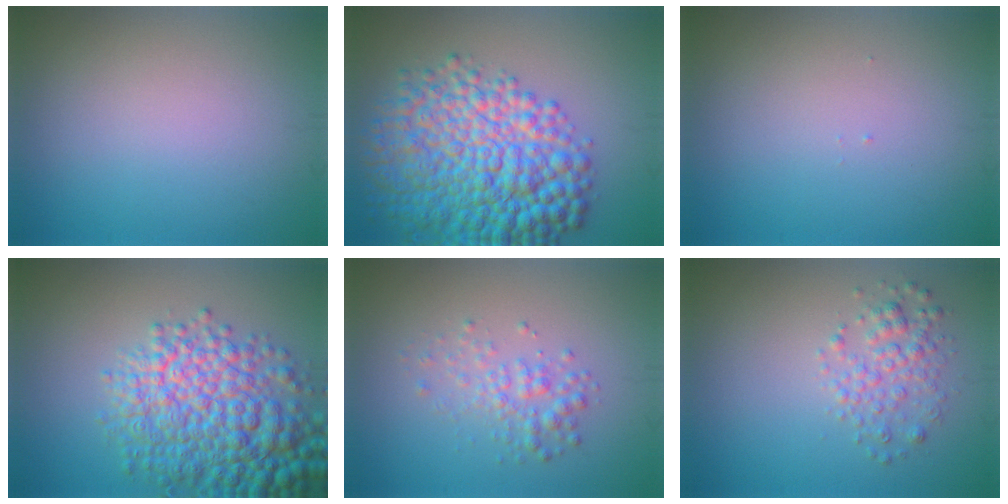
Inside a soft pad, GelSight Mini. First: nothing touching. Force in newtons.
{"total": 11.5, "press": 11.5, "slide": 0.2}
{"total": 0.0}
{"total": 9.7, "press": 9.7, "slide": 0.3}
{"total": 2.3, "press": 2.3, "slide": 0.1}
{"total": 2.6, "press": 2.6, "slide": 0.0}